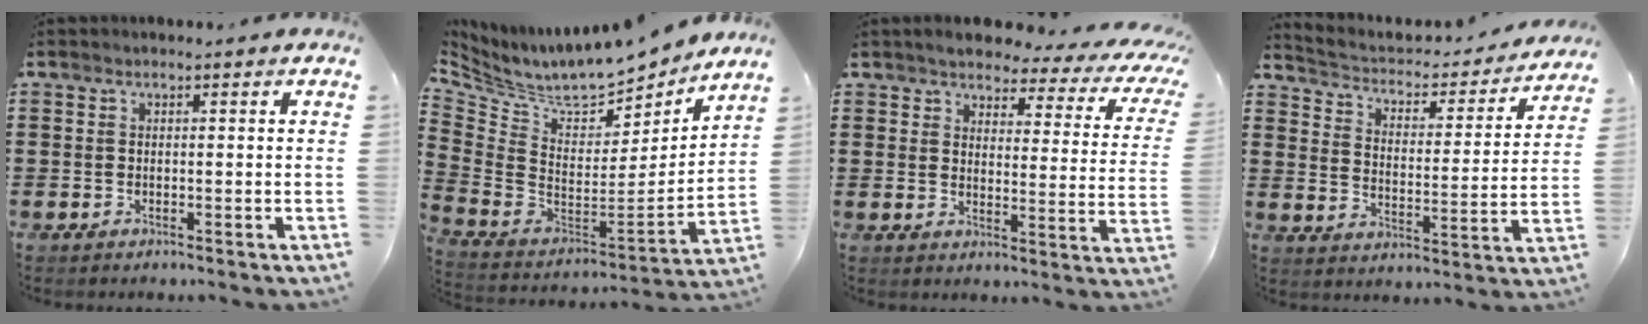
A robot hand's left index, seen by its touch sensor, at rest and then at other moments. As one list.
[{"total": 8.0, "force": [7.5, 1.7, 2.5], "torque": [-0.084, -0.073, 0.124]}, {"total": 3.7, "force": [3.4, 0.5, 1.4], "torque": [-0.041, -0.026, 0.050]}, {"total": 2.3, "force": [2.0, 1.0, 0.6], "torque": [-0.030, -0.025, 0.023]}]